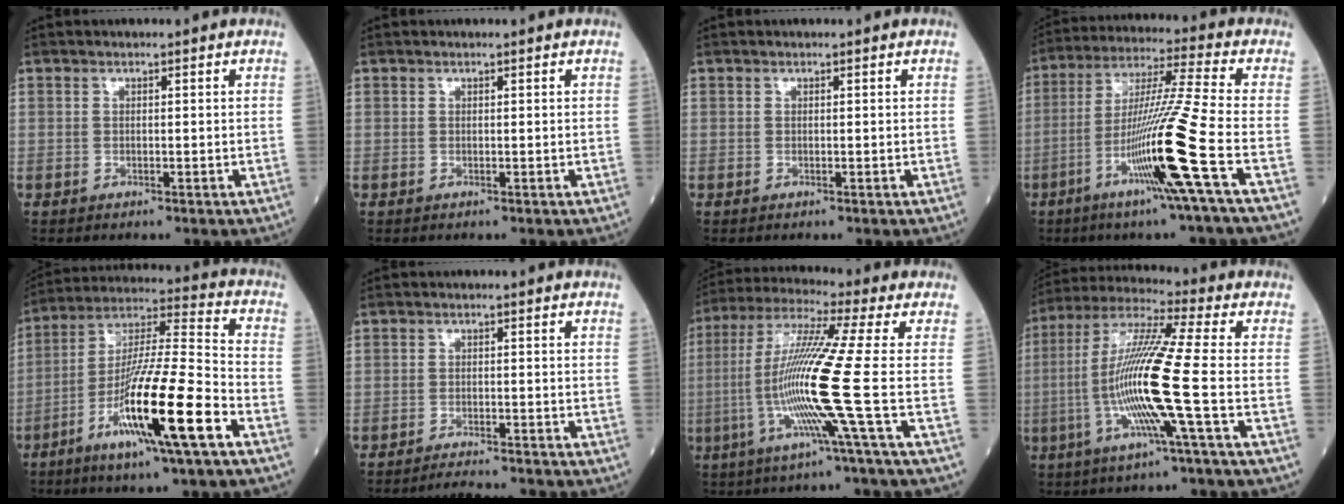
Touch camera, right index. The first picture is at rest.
{"total": 0.0}
{"total": 0.0}
{"total": 15.2, "force": [-5.4, -2.8, 13.9], "torque": [-0.265, -0.018, -0.102]}
{"total": 17.8, "force": [-7.9, 0.2, 15.9], "torque": [-0.302, -0.023, -0.144]}
{"total": 5.5, "force": [-5.4, 0.0, 1.1], "torque": [-0.012, -0.006, -0.082]}
{"total": 14.3, "force": [-3.2, -2.7, 13.7], "torque": [-0.279, -0.013, -0.071]}
{"total": 14.9, "force": [-3.1, -1.3, 14.5], "torque": [-0.293, -0.004, -0.070]}